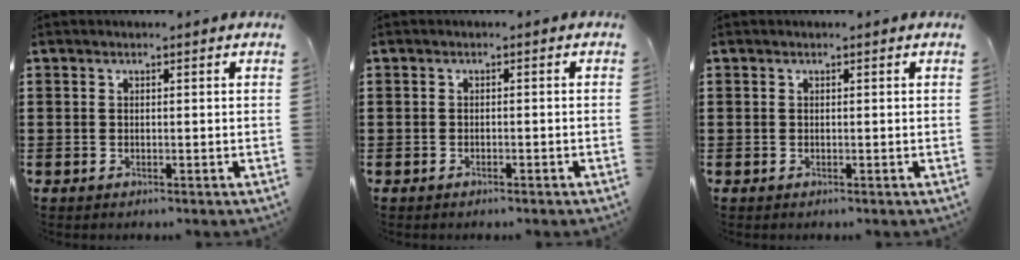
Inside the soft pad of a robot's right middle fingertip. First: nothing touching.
{"total": 0.6, "force": [-0.5, 0.1, 0.3], "torque": [-0.008, -0.003, -0.010]}
{"total": 0.0}